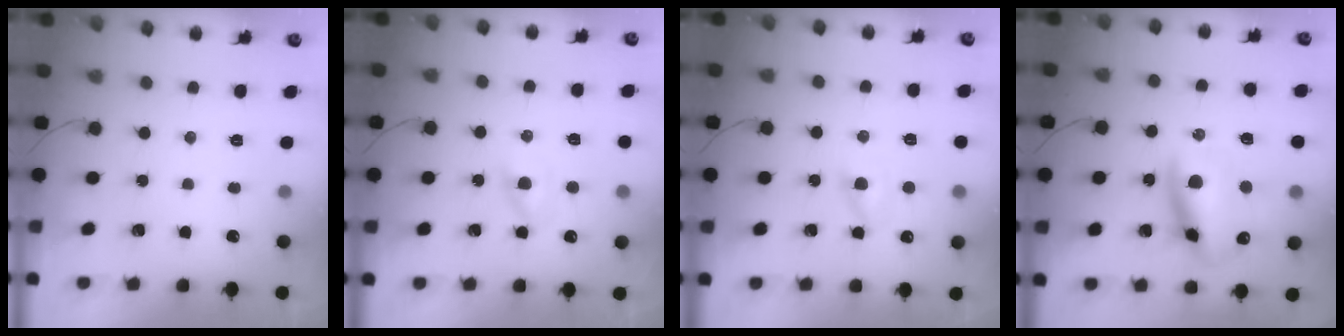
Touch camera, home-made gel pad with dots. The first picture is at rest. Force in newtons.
{"total": 2.7, "press": 2.5, "slide": 0.9}
{"total": 3.3, "press": 3.0, "slide": 1.3}
{"total": 14.3, "press": 13.8, "slide": 3.6}